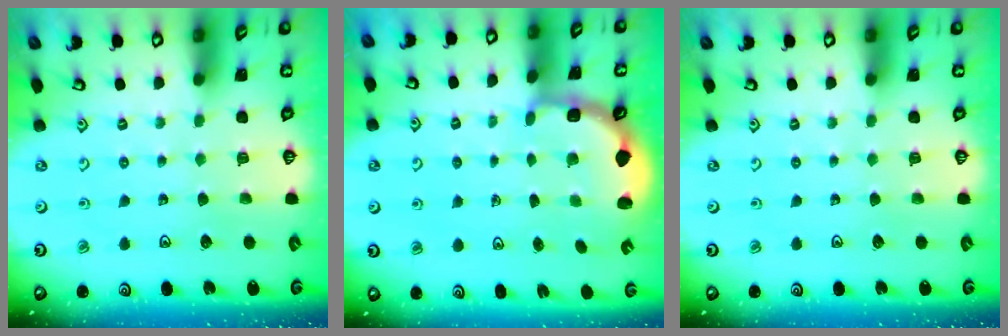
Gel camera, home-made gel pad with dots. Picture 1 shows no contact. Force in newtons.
{"total": 3.0, "press": 2.0, "slide": 2.2}
{"total": 0.0}